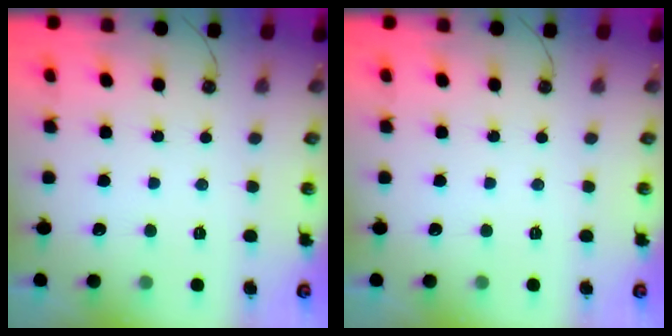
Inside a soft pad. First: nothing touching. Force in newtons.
{"total": 0.0}